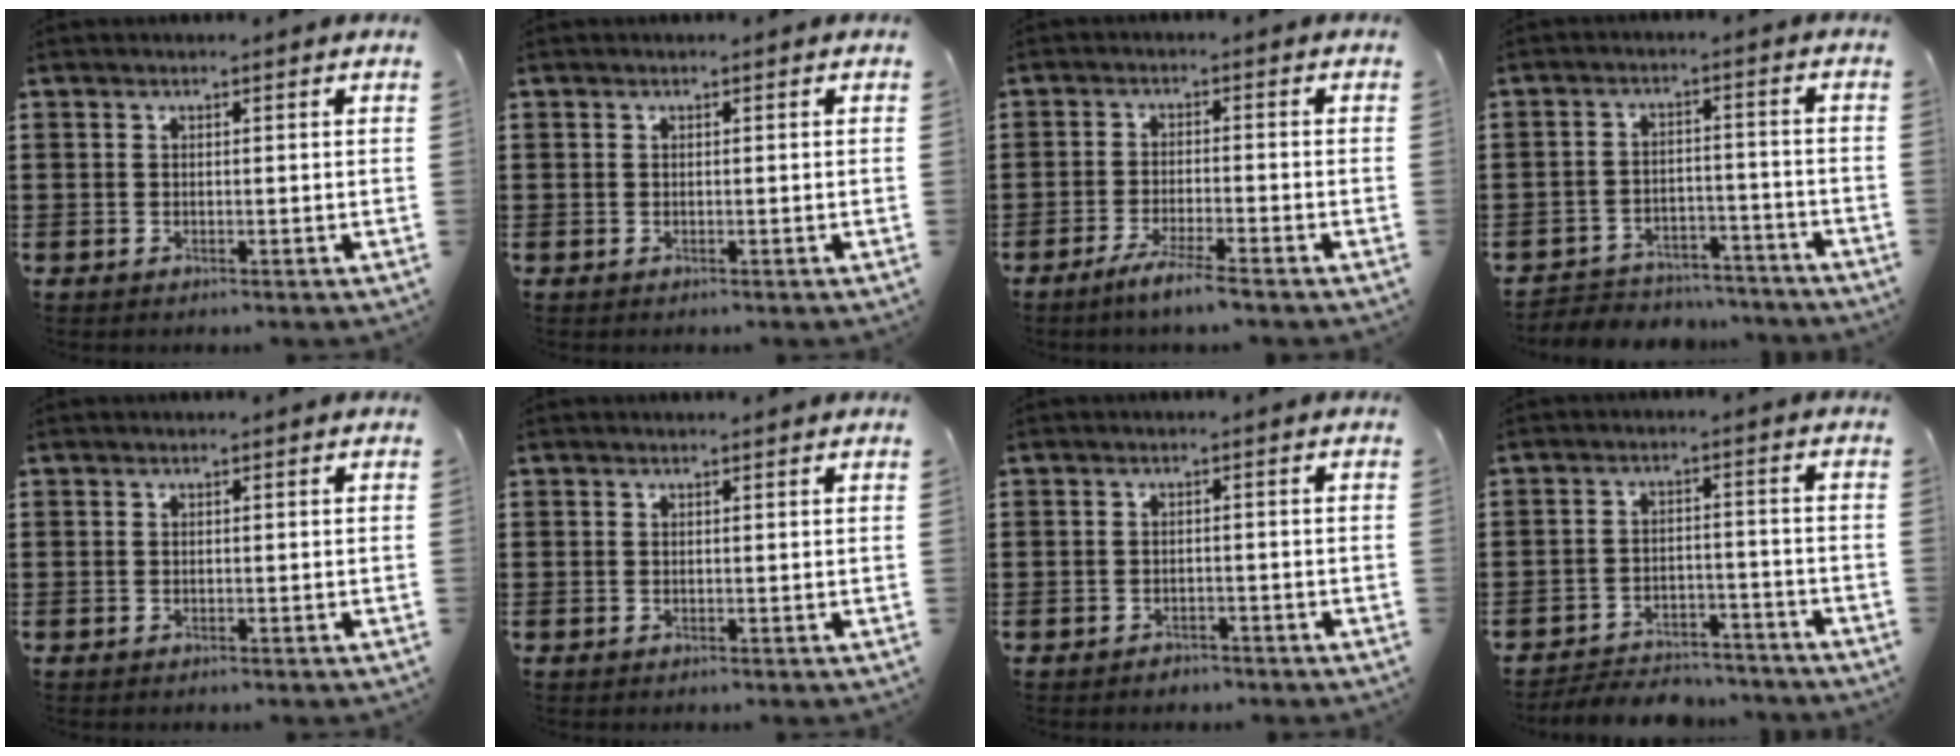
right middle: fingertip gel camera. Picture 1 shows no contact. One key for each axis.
{"total": 0.0}
{"total": 3.8, "fx": -3.0, "fy": -0.4, "fz": 2.3, "tx": -0.043, "ty": -0.007, "tz": -0.055}
{"total": 4.5, "fx": -4.3, "fy": 1.0, "fz": 0.0, "tx": -0.004, "ty": 0.010, "tz": -0.092}
{"total": 0.0}
{"total": 0.0}
{"total": 1.3, "fx": -1.3, "fy": 0.4, "fz": -0.1, "tx": -0.003, "ty": 0.003, "tz": -0.030}
{"total": 4.8, "fx": -4.7, "fy": 1.0, "fz": 0.5, "tx": -0.007, "ty": 0.012, "tz": -0.099}